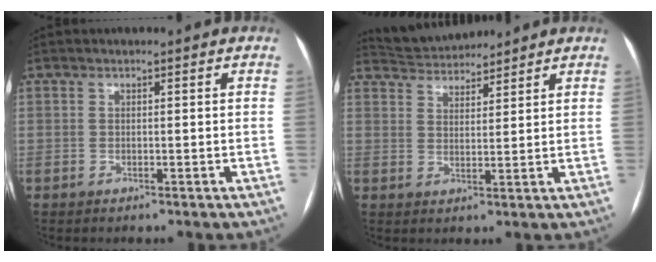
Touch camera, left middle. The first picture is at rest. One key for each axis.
{"total": 6.5, "fx": 6.4, "fy": 1.1, "fz": 0.7, "tx": -0.019, "ty": 0.023, "tz": 0.109}